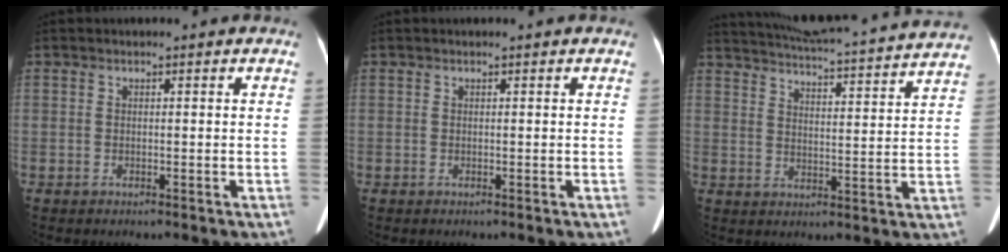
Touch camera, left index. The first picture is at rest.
{"total": 0.0}
{"total": 24.4, "force": [22.9, 1.1, 8.2], "torque": [-0.138, -0.018, 0.294]}